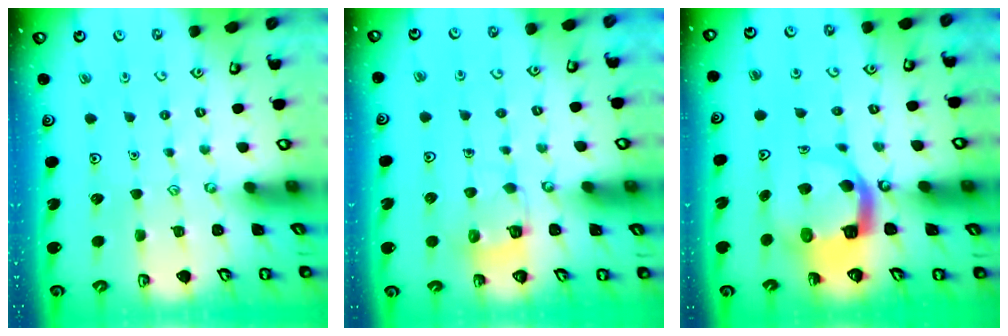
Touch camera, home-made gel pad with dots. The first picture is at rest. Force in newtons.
{"total": 5.6, "press": 5.6, "slide": 0.5}
{"total": 8.0, "press": 7.9, "slide": 1.1}